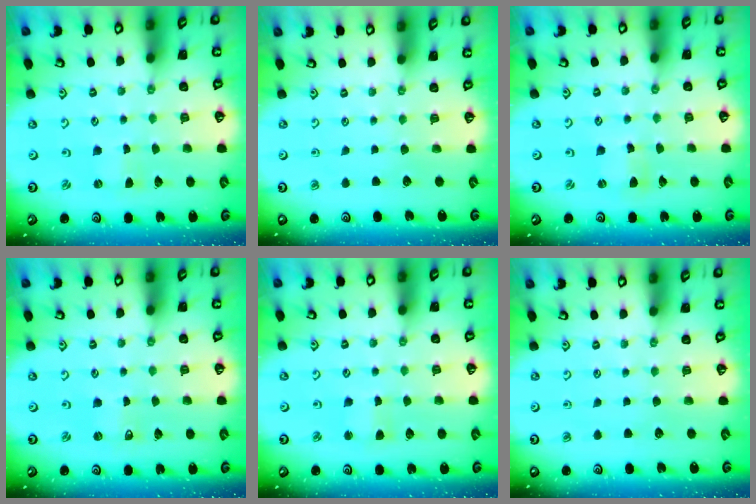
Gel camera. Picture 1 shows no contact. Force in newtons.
{"total": 0.0}
{"total": 2.5, "press": 2.5, "slide": 0.2}
{"total": 0.0}
{"total": 2.8, "press": 2.7, "slide": 0.6}
{"total": 0.0}